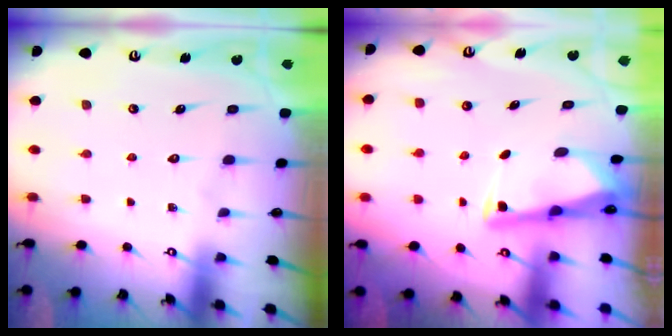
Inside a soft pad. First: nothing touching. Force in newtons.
{"total": 2.8, "press": 2.8, "slide": 0.2}